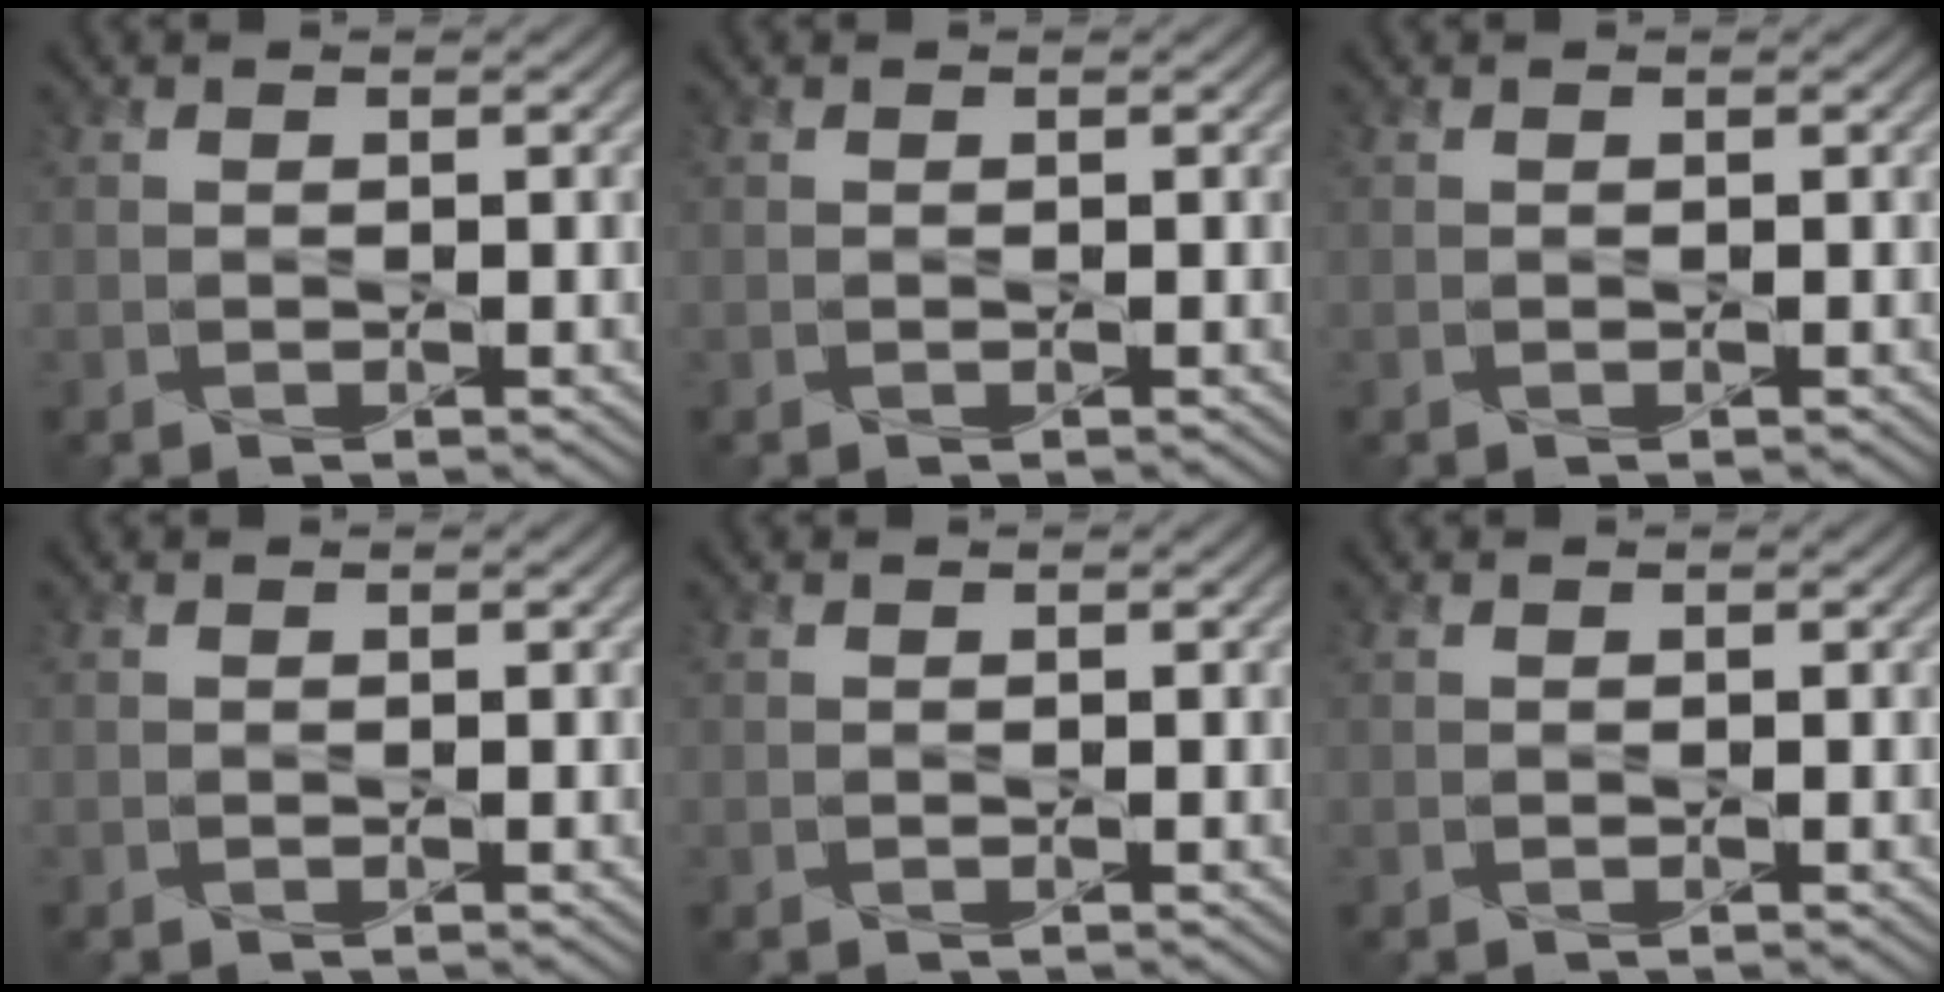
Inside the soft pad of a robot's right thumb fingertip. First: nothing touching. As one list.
[{"total": 0.0}, {"total": 0.0}, {"total": 0.0}, {"total": 0.0}, {"total": 0.0}]